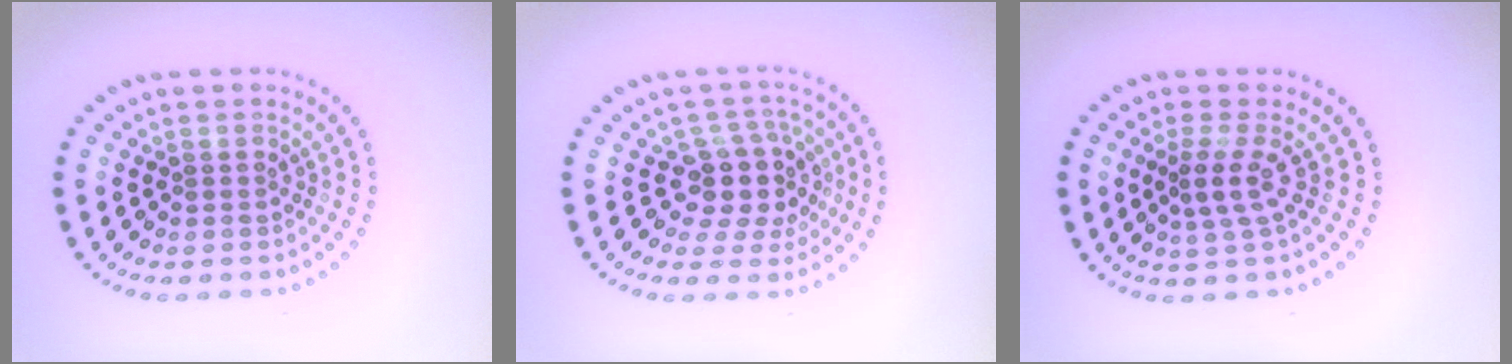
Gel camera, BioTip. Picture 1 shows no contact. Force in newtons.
{"total": 4.1, "press": 3.4, "slide": 2.4}
{"total": 2.5, "press": 1.8, "slide": 1.8}